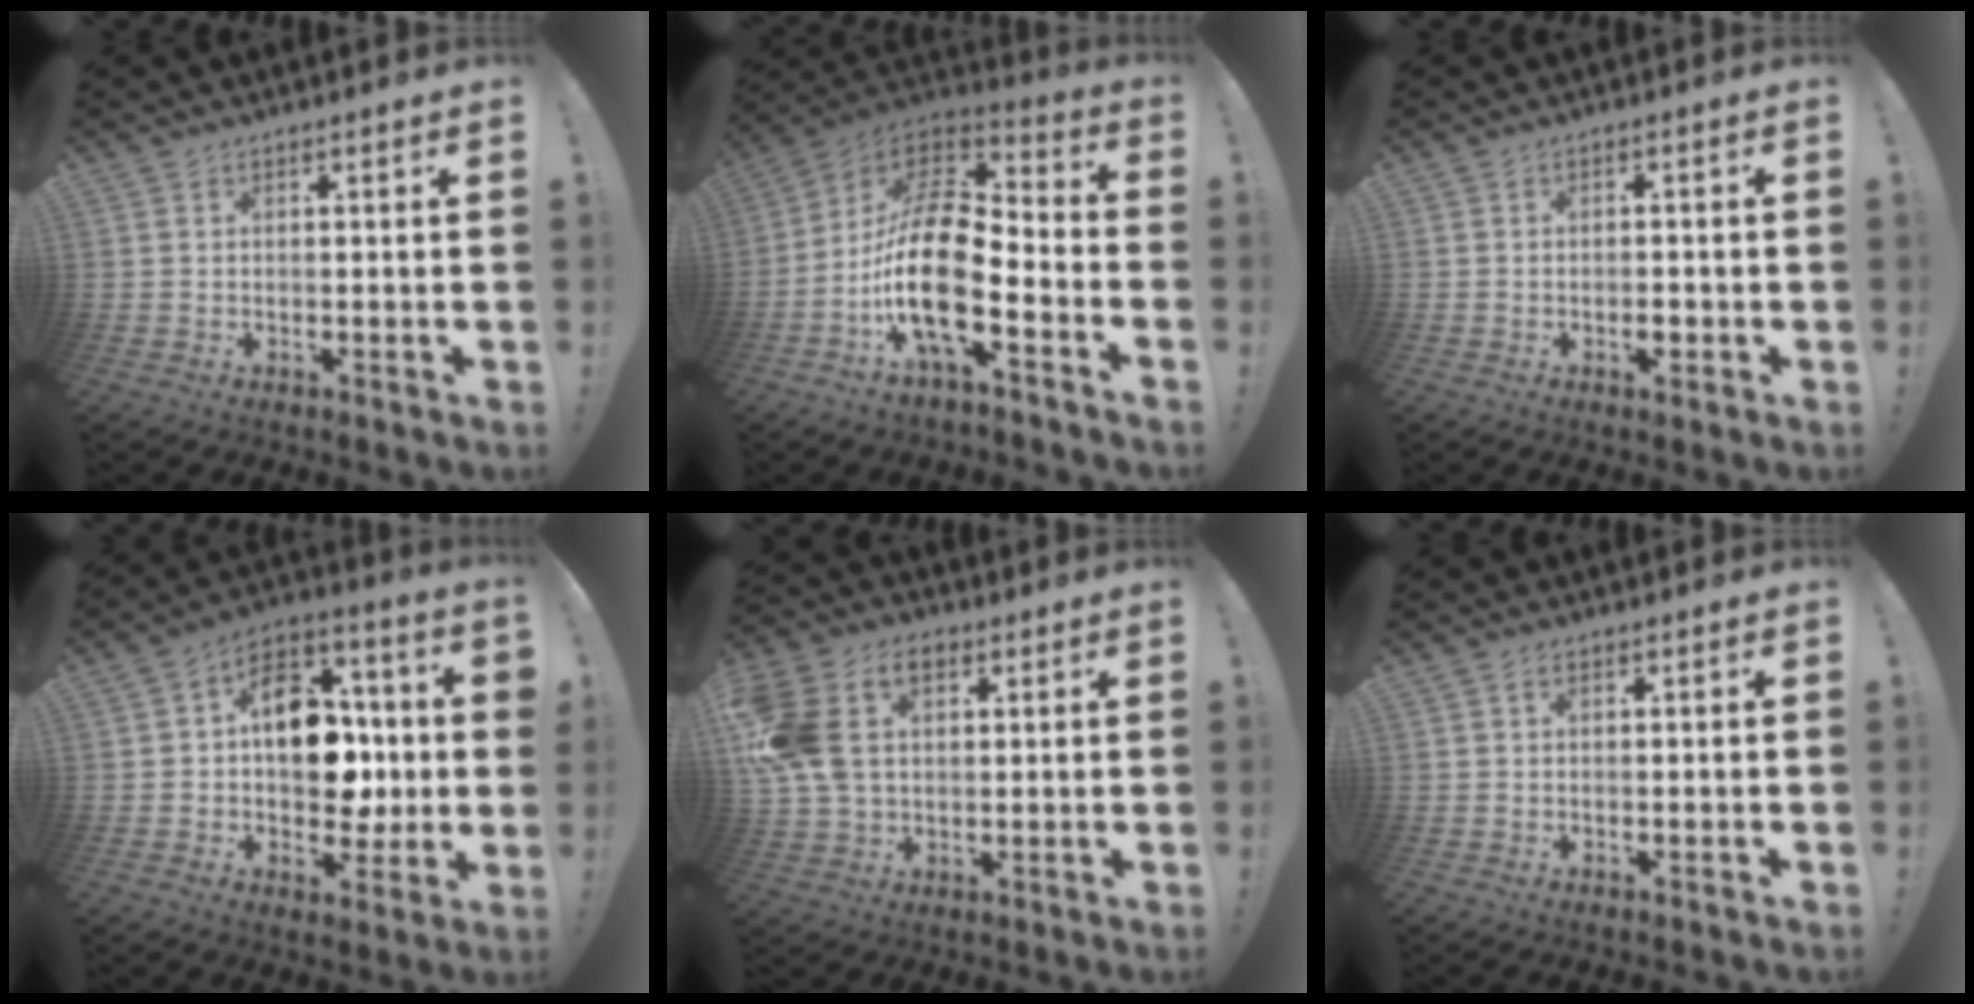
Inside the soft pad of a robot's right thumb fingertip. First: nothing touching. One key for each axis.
{"total": 20.7, "fx": -6.0, "fy": 8.7, "fz": 17.8, "tx": -0.372, "ty": 0.028, "tz": -0.102}
{"total": 2.5, "fx": -1.4, "fy": 1.2, "fz": 1.7, "tx": -0.025, "ty": 0.006, "tz": -0.023}
{"total": 16.8, "fx": 0.7, "fy": 12.1, "fz": 11.6, "tx": -0.182, "ty": 0.015, "tz": 0.023}
{"total": 15.8, "fx": 5.2, "fy": 10.9, "fz": 10.2, "tx": -0.191, "ty": -0.013, "tz": 0.098}
{"total": 0.9, "fx": 0.4, "fy": 0.6, "fz": 0.4, "tx": -0.003, "ty": 0.000, "tz": 0.006}